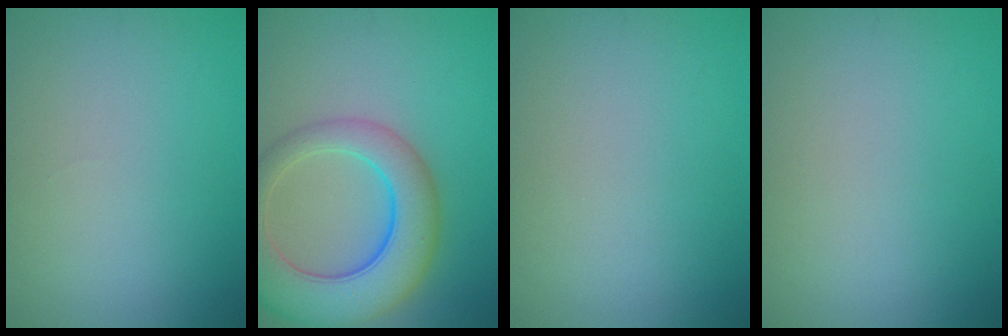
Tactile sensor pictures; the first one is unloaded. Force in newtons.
{"total": 8.8, "press": 8.7, "slide": 0.5}
{"total": 0.0}
{"total": 0.0}